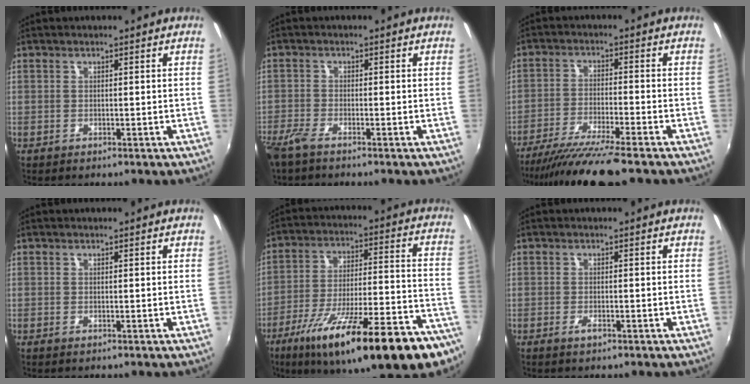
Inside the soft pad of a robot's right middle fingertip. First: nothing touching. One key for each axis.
{"total": 3.5, "fx": -2.7, "fy": 0.7, "fz": 2.0, "tx": -0.056, "ty": -0.008, "tz": -0.058}
{"total": 11.7, "fx": -9.9, "fy": -0.2, "fz": 6.3, "tx": -0.136, "ty": -0.031, "tz": -0.170}
{"total": 0.0}
{"total": 27.5, "fx": -18.5, "fy": 6.6, "fz": 19.3, "tx": -0.303, "ty": -0.051, "tz": -0.268}
{"total": 1.2, "fx": -0.8, "fy": 0.5, "fz": 0.7, "tx": -0.014, "ty": -0.003, "tz": -0.015}